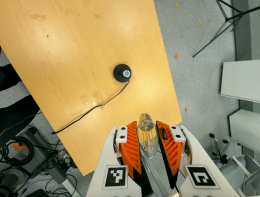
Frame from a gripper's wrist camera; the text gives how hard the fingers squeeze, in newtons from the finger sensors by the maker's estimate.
{"total": 8.4, "left": 7.6, "right": 9.3}